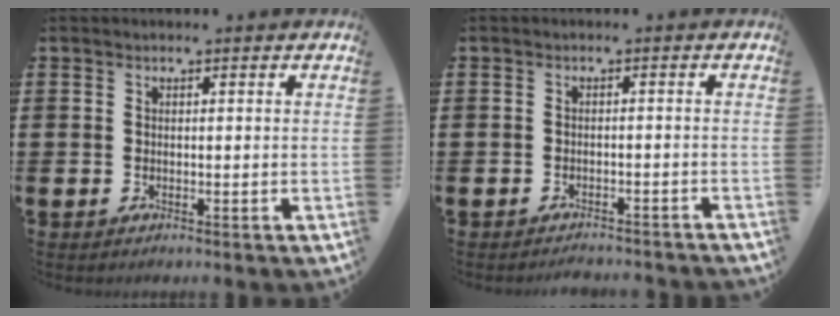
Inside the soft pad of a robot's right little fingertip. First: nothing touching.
{"total": 1.4, "force": [-1.4, -0.1, 0.0], "torque": [-0.003, 0.004, -0.028]}